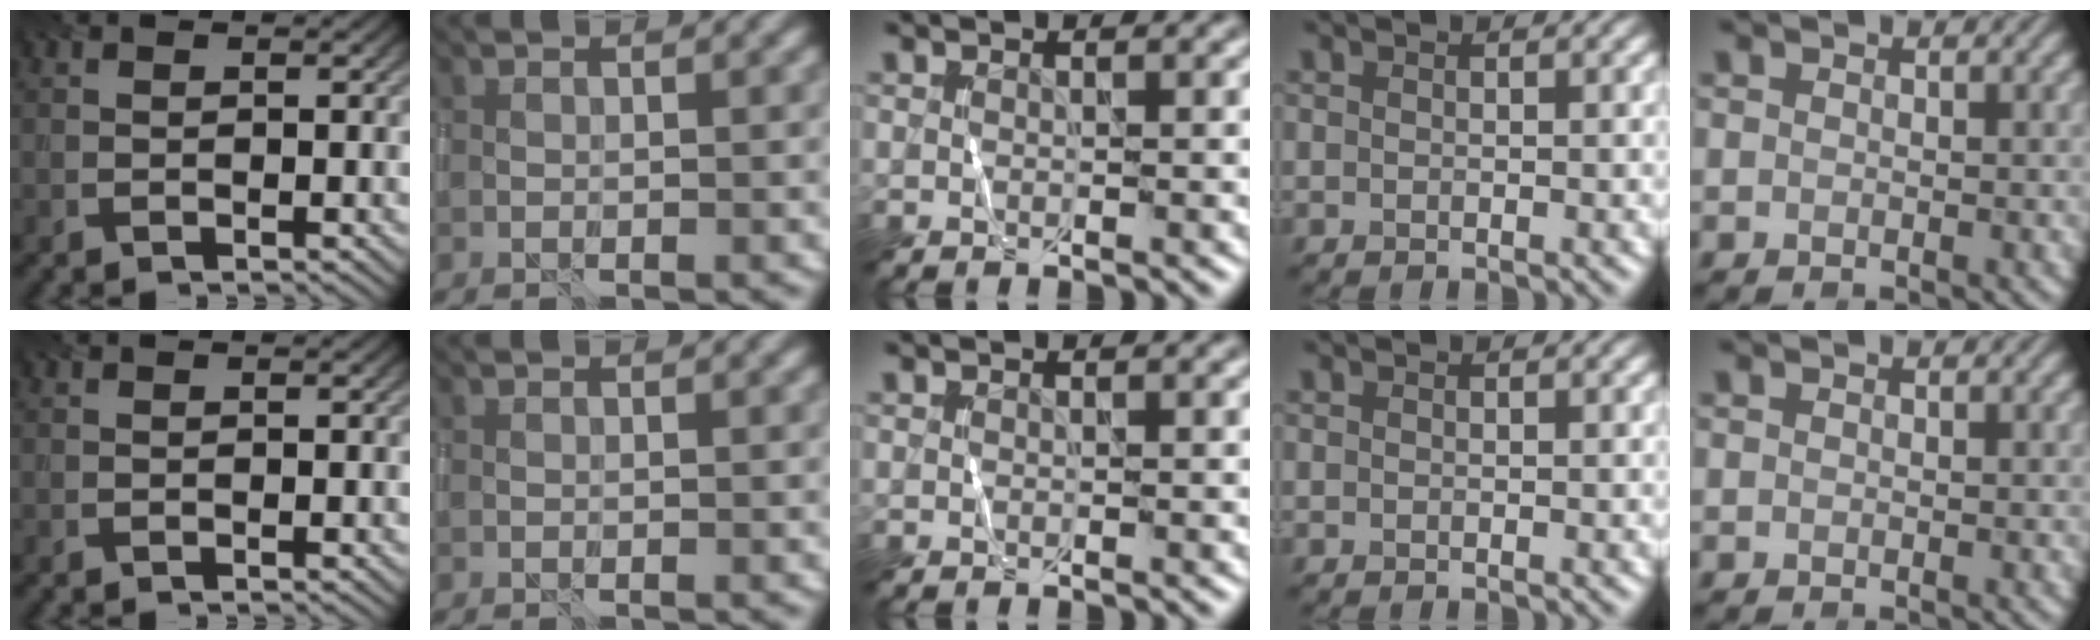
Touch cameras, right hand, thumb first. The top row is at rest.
{}